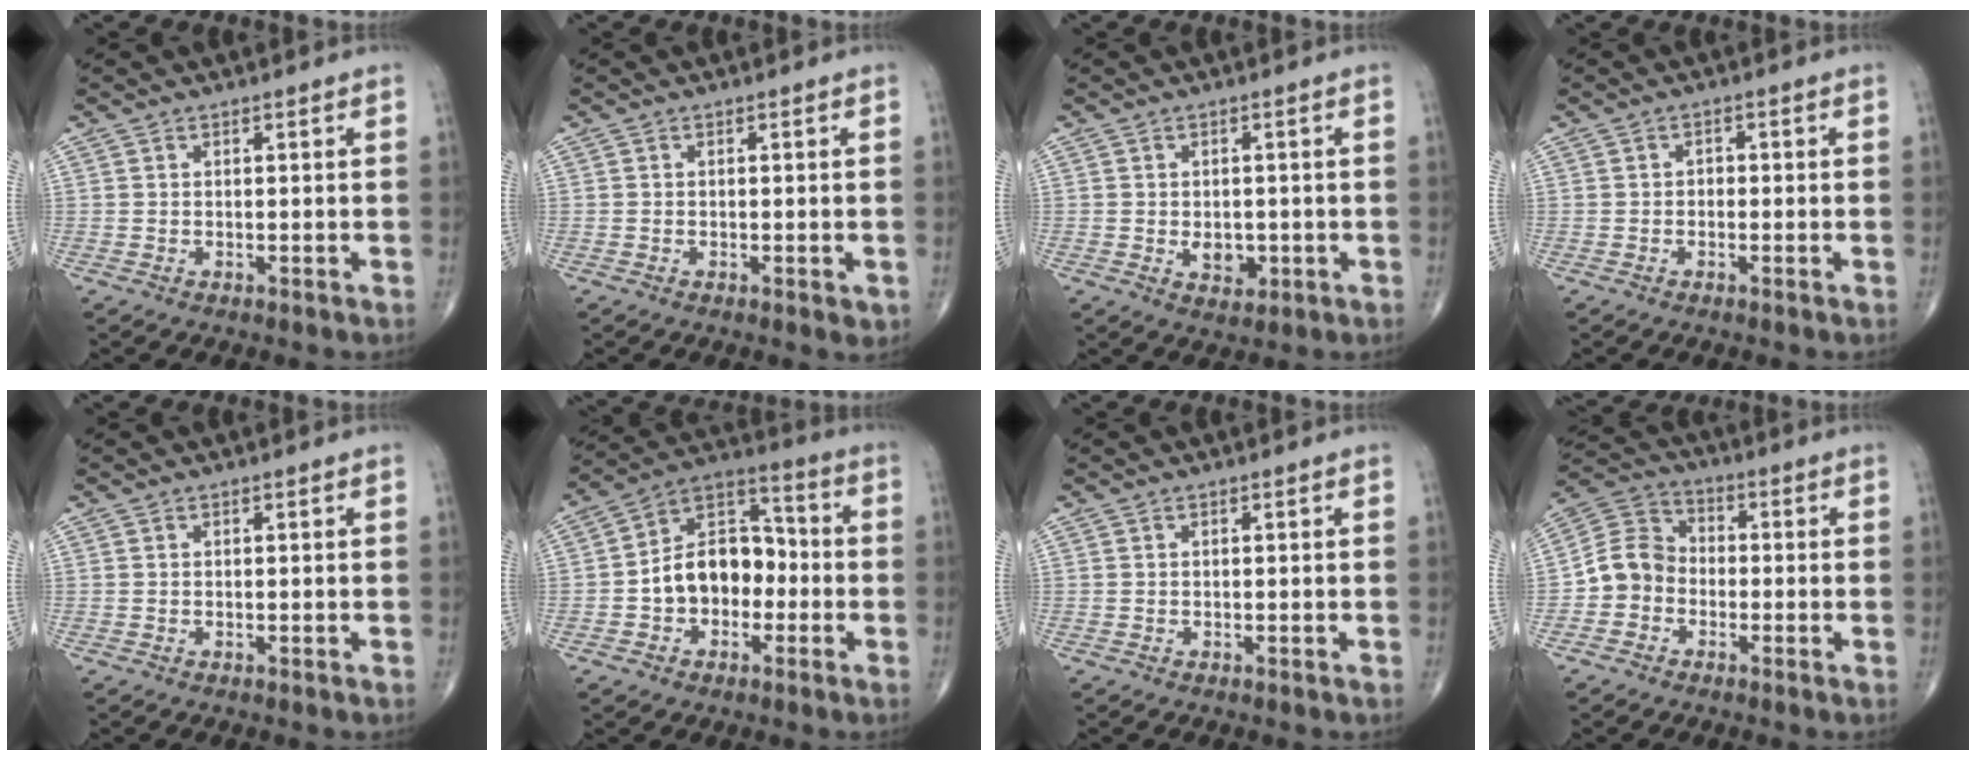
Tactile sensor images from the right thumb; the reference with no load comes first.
{"total": 1.5, "force": [-0.4, 0.7, 1.3], "torque": [-0.016, -0.003, -0.006]}
{"total": 4.1, "force": [-0.7, 2.9, 2.8], "torque": [-0.027, -0.001, -0.002]}
{"total": 1.3, "force": [-0.4, 1.1, 0.7], "torque": [0.003, 0.006, -0.012]}
{"total": 0.0}
{"total": 13.7, "force": [-2.1, 9.7, 9.4], "torque": [-0.118, 0.049, -0.046]}
{"total": 0.0}
{"total": 8.1, "force": [-2.2, 7.0, 3.4], "torque": [-0.045, 0.034, -0.055]}